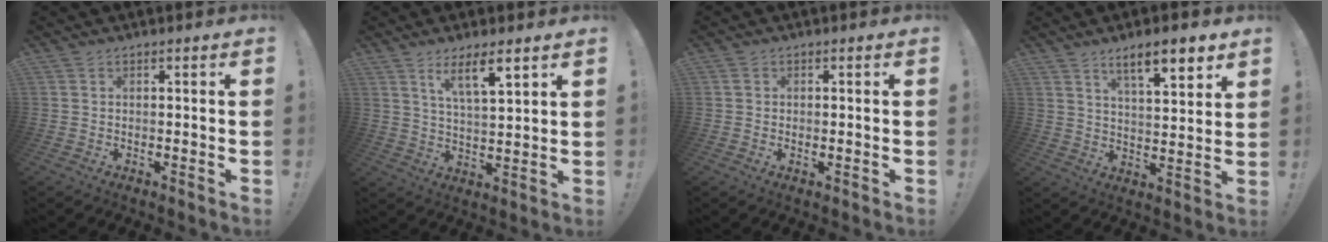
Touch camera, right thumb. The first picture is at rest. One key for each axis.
{"total": 9.0, "fx": 5.6, "fy": 1.8, "fz": 6.8, "tx": -0.110, "ty": -0.027, "tz": 0.093}
{"total": 1.0, "fx": 0.5, "fy": 0.8, "fz": 0.2, "tx": 0.000, "ty": 0.002, "tz": 0.008}
{"total": 10.2, "fx": 6.8, "fy": 2.3, "fz": 7.2, "tx": -0.095, "ty": -0.039, "tz": 0.109}